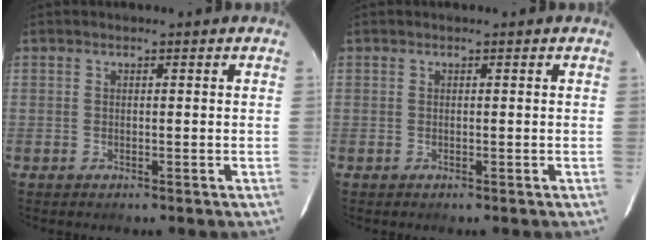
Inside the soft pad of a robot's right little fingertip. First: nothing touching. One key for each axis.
{"total": 0.0}